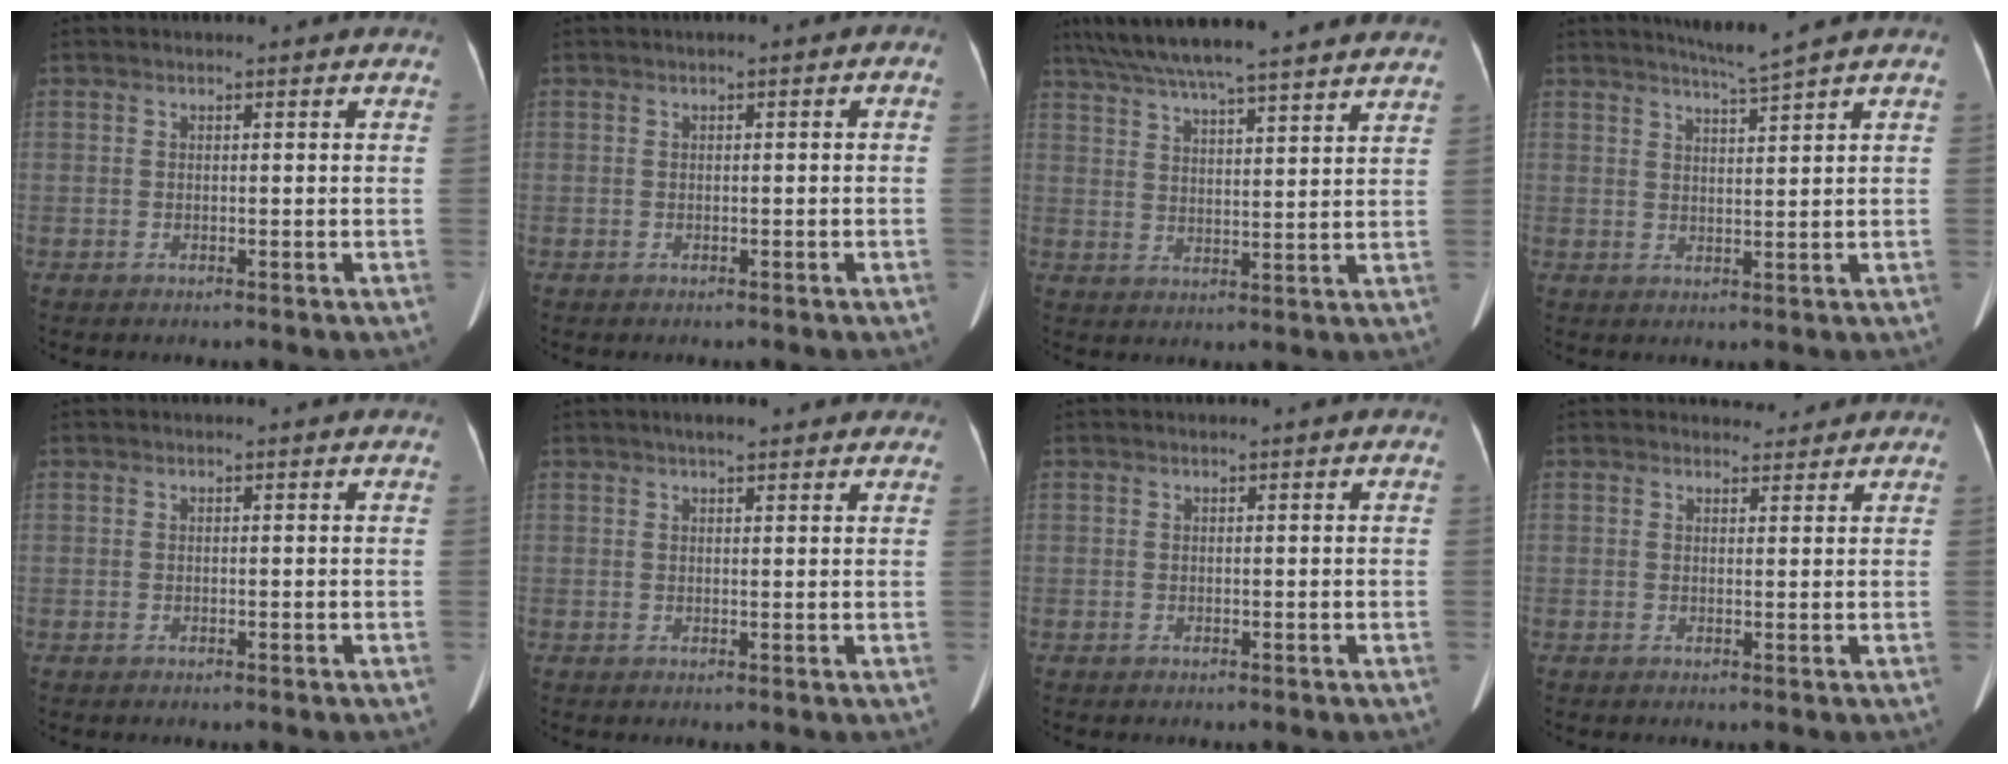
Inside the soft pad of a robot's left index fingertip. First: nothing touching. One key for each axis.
{"total": 0.9, "fx": -0.3, "fy": 0.4, "fz": 0.7, "tx": -0.004, "ty": 0.008, "tz": -0.008}
{"total": 23.6, "fx": 20.6, "fy": 1.5, "fz": 11.4, "tx": -0.194, "ty": 0.034, "tz": 0.286}
{"total": 3.7, "fx": 3.1, "fy": -1.6, "fz": 1.2, "tx": -0.022, "ty": -0.015, "tz": 0.061}
{"total": 0.0}
{"total": 4.8, "fx": 3.7, "fy": 1.3, "fz": 2.8, "tx": -0.030, "ty": 0.028, "tz": 0.048}
{"total": 0.0}
{"total": 2.0, "fx": 1.8, "fy": 0.8, "fz": -0.2, "tx": 0.004, "ty": -0.001, "tz": 0.024}